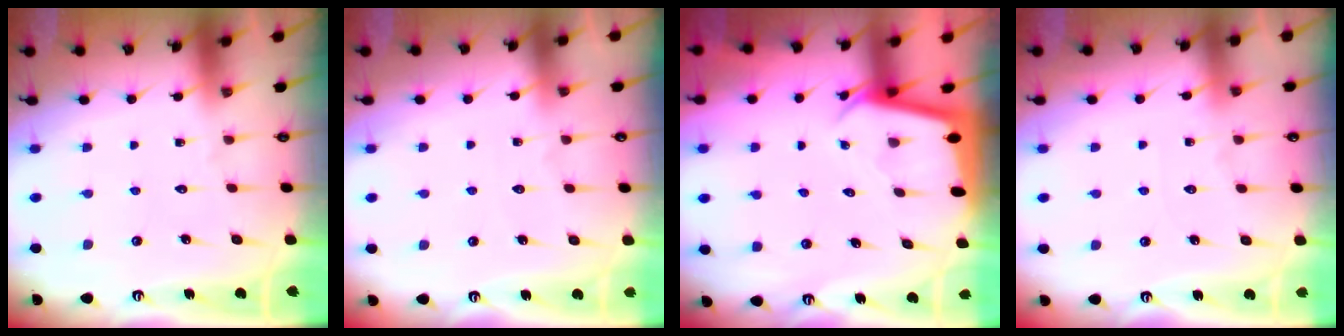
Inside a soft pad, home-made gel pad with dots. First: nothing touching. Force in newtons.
{"total": 3.4, "press": 3.4, "slide": 0.4}
{"total": 2.3, "press": 2.3, "slide": 0.1}
{"total": 4.4, "press": 4.4, "slide": 0.7}